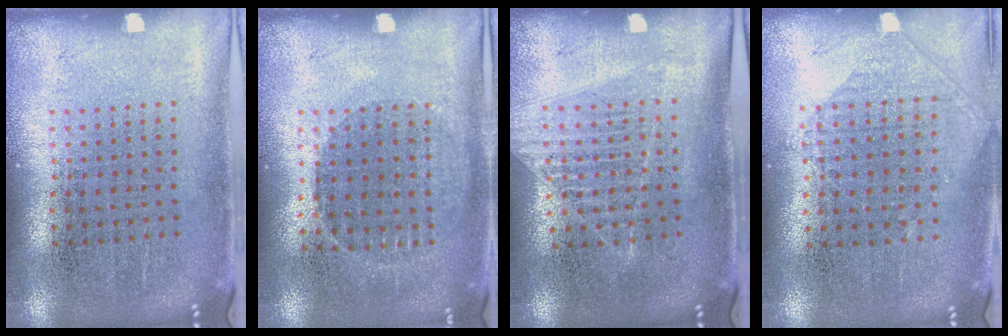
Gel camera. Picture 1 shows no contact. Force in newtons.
{"total": 1.0, "press": 0.8, "slide": 0.5}
{"total": 1.2, "press": 1.1, "slide": 0.5}
{"total": 0.9, "press": 0.9, "slide": 0.3}